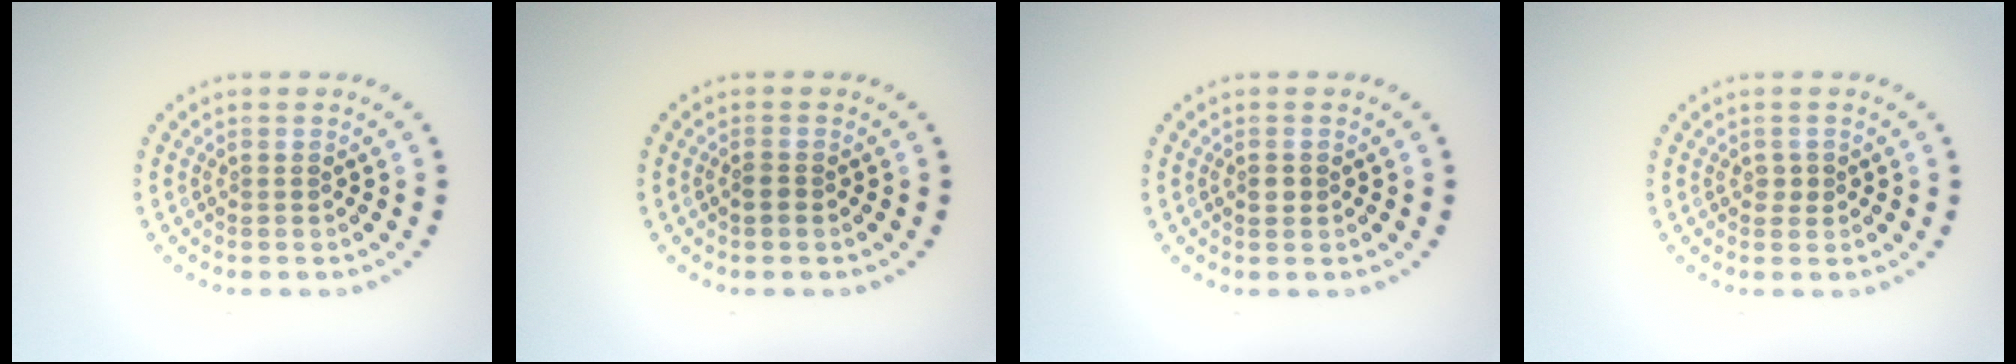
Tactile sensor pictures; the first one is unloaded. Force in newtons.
{"total": 1.0, "press": 0.8, "slide": 0.5}
{"total": 1.1, "press": 1.1, "slide": 0.2}
{"total": 0.8, "press": 0.8, "slide": 0.1}